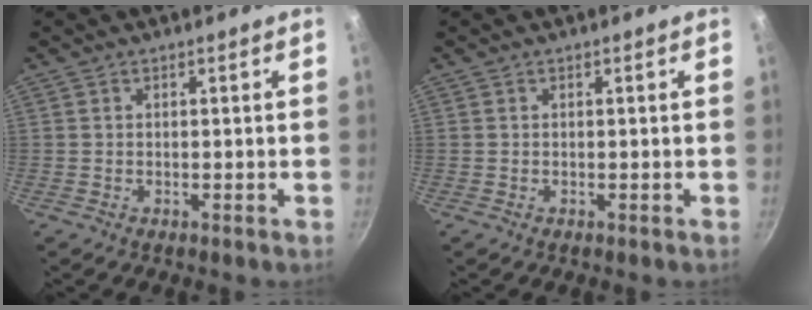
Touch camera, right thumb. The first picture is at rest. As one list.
[{"total": 0.0}]